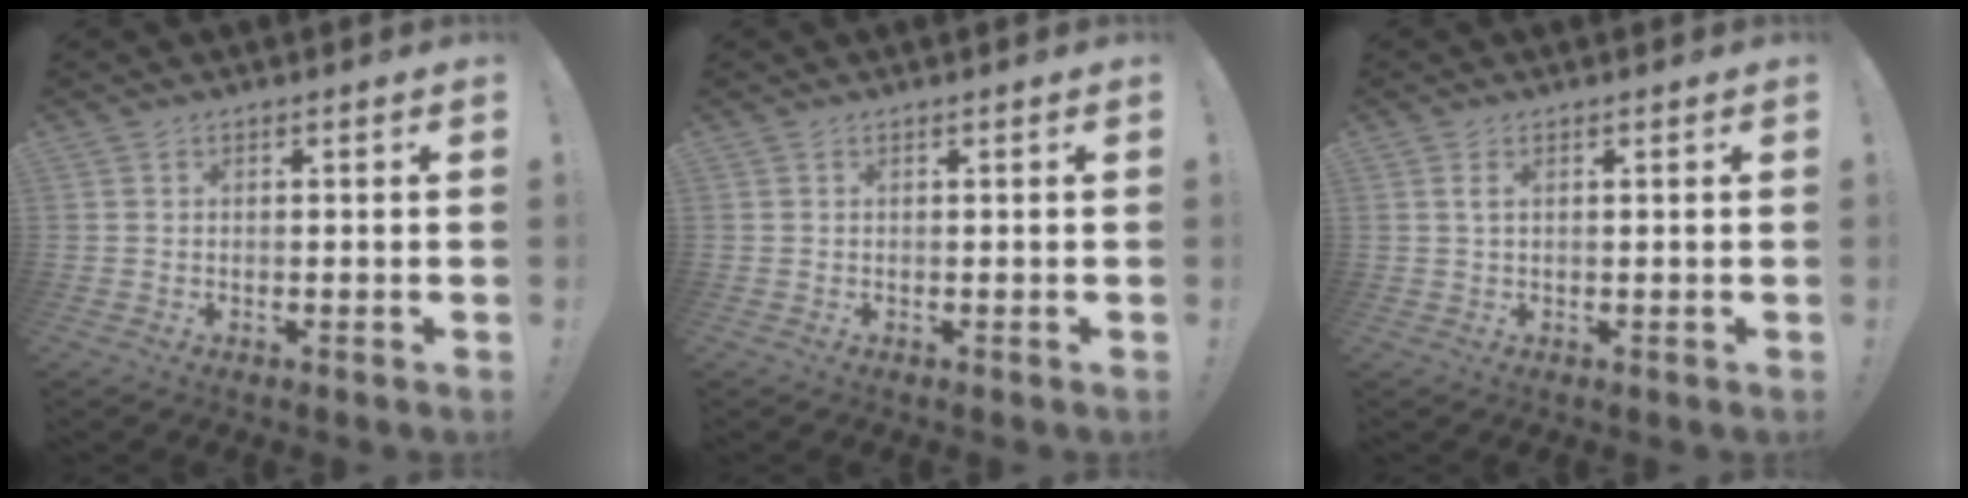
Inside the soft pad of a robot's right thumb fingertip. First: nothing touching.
{"total": 0.0}
{"total": 1.9, "force": [0.7, 0.6, 1.6], "torque": [-0.029, 0.001, 0.010]}